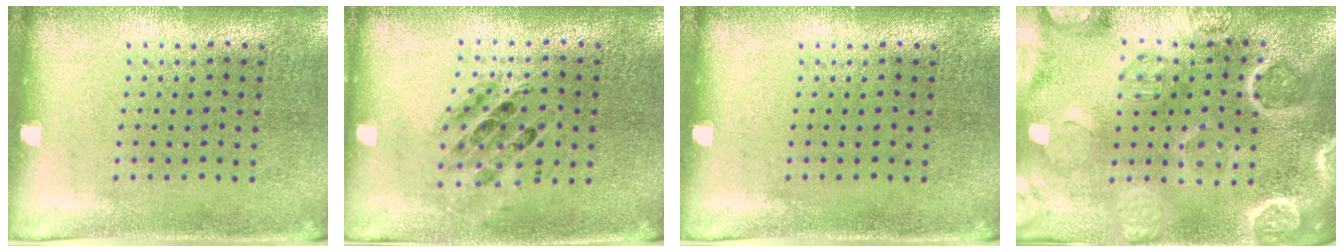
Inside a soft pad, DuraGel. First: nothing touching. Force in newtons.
{"total": 0.5, "press": 0.5, "slide": 0.2}
{"total": 0.0}
{"total": 4.6, "press": 4.1, "slide": 2.0}